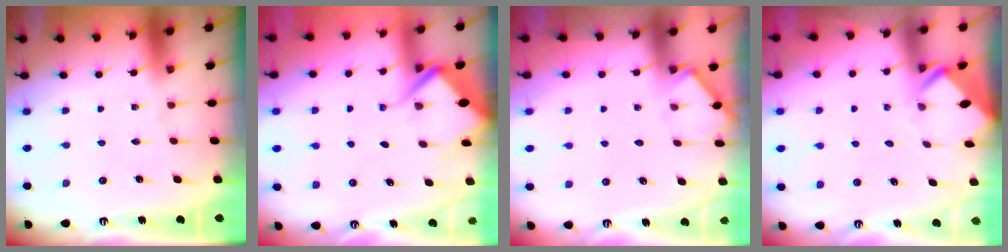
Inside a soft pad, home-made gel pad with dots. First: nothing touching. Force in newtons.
{"total": 5.4, "press": 5.4, "slide": 0.4}
{"total": 4.3, "press": 4.3, "slide": 0.4}
{"total": 3.5, "press": 3.5, "slide": 0.3}